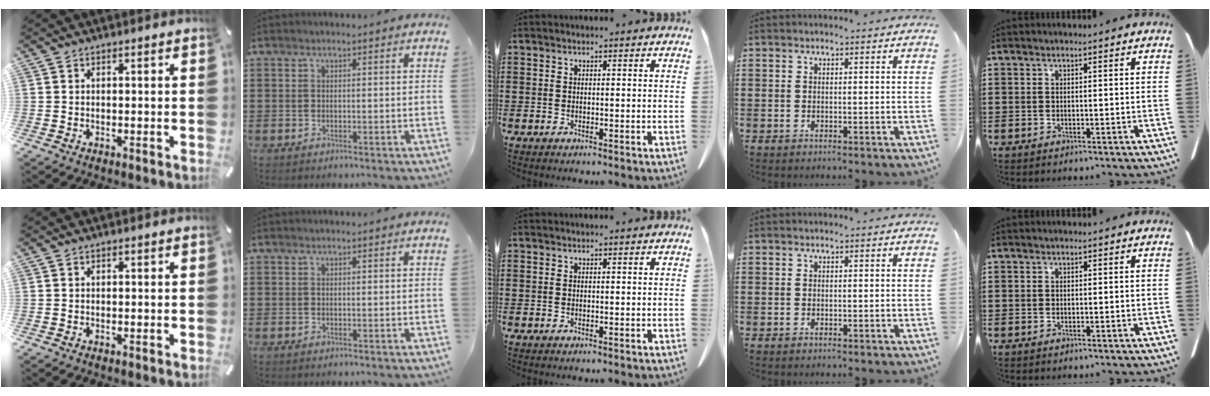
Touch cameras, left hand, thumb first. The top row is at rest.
{}